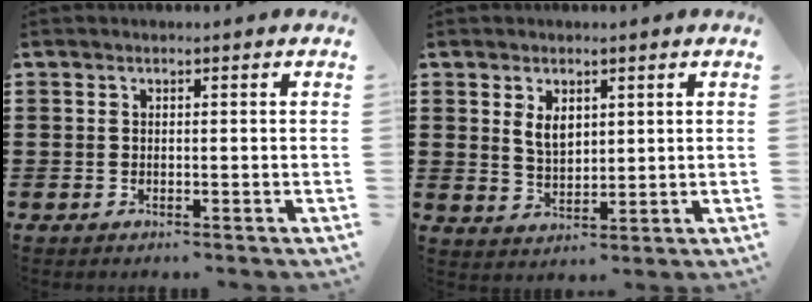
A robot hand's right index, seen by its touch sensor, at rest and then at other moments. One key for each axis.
{"total": 3.7, "fx": 1.7, "fy": 2.2, "fz": 2.5, "tx": -0.046, "ty": 0.003, "tz": 0.029}